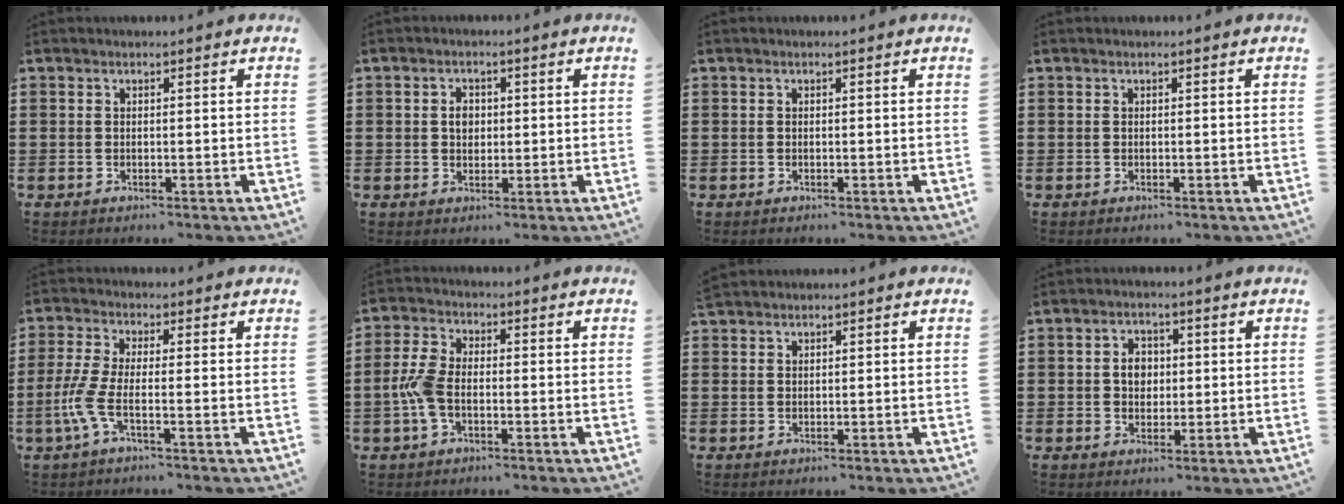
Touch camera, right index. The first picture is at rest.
{"total": 2.4, "force": [0.2, 1.8, 1.6], "torque": [-0.027, 0.005, 0.001]}
{"total": 0.0}
{"total": 0.0}
{"total": 5.2, "force": [-1.9, 1.3, 4.7], "torque": [-0.127, -0.016, -0.045]}
{"total": 5.6, "force": [-1.4, 3.0, 4.5], "torque": [-0.114, -0.002, -0.034]}
{"total": 1.1, "force": [1.0, 0.2, -0.1], "torque": [-0.001, 0.001, 0.021]}
{"total": 3.4, "force": [0.2, 2.6, 2.1], "torque": [-0.040, 0.008, 0.000]}